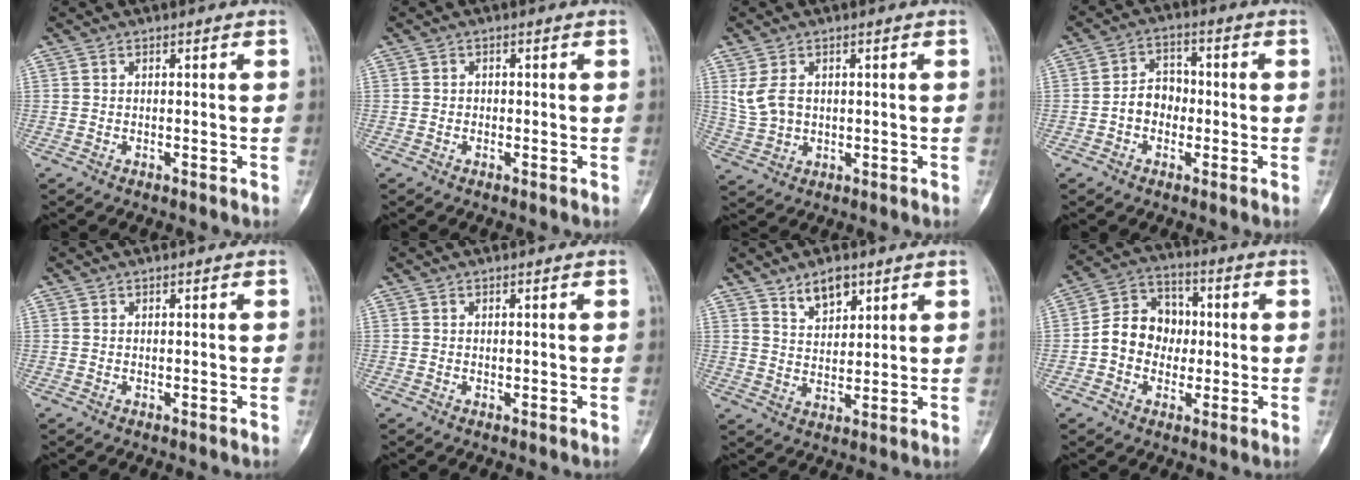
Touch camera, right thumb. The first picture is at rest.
{"total": 0.6, "force": [0.0, 0.6, 0.1], "torque": [0.001, 0.003, -0.002]}
{"total": 5.3, "force": [1.2, 3.8, 3.6], "torque": [-0.069, -0.002, 0.035]}
{"total": 5.8, "force": [-1.2, 4.6, 3.3], "torque": [-0.029, 0.024, -0.033]}
{"total": 0.0}
{"total": 0.0}
{"total": 6.0, "force": [4.1, 3.1, 3.2], "torque": [-0.031, -0.031, 0.075]}
{"total": 10.7, "force": [-0.6, 9.1, 5.6], "torque": [-0.061, 0.032, -0.023]}